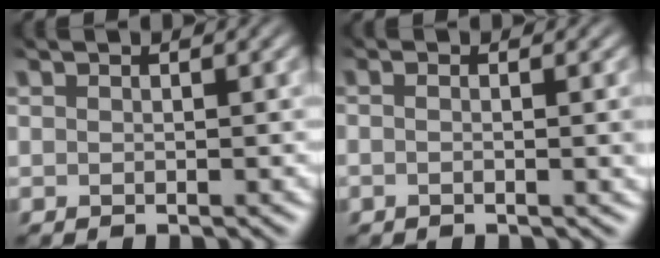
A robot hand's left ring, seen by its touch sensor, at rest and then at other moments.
{"total": 1.6, "force": [-0.4, 0.1, 1.5], "torque": [-0.025, -0.004, -0.006]}